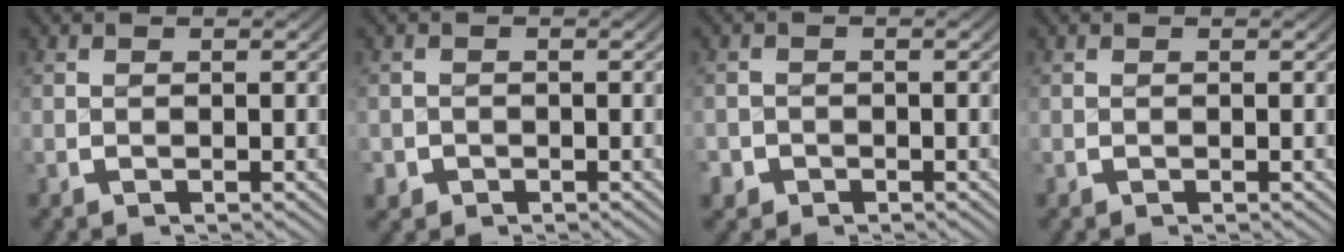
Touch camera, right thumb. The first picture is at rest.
{"total": 2.1, "force": [-1.3, 1.6, -0.2], "torque": [-0.006, -0.019, -0.015]}
{"total": 2.2, "force": [-1.6, 1.5, -0.3], "torque": [-0.001, -0.017, -0.023]}
{"total": 0.0}